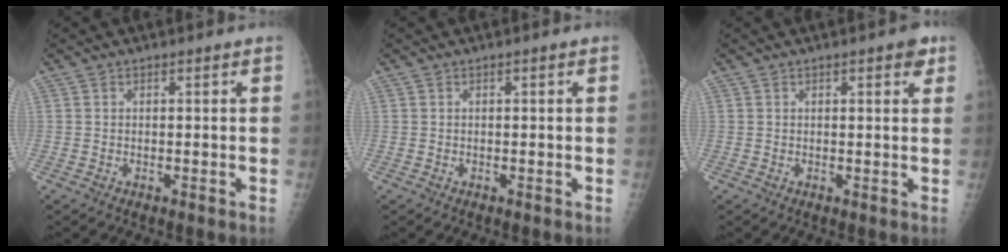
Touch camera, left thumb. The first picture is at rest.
{"total": 0.0}
{"total": 2.8, "force": [1.5, 0.9, 2.2], "torque": [-0.019, -0.002, 0.014]}